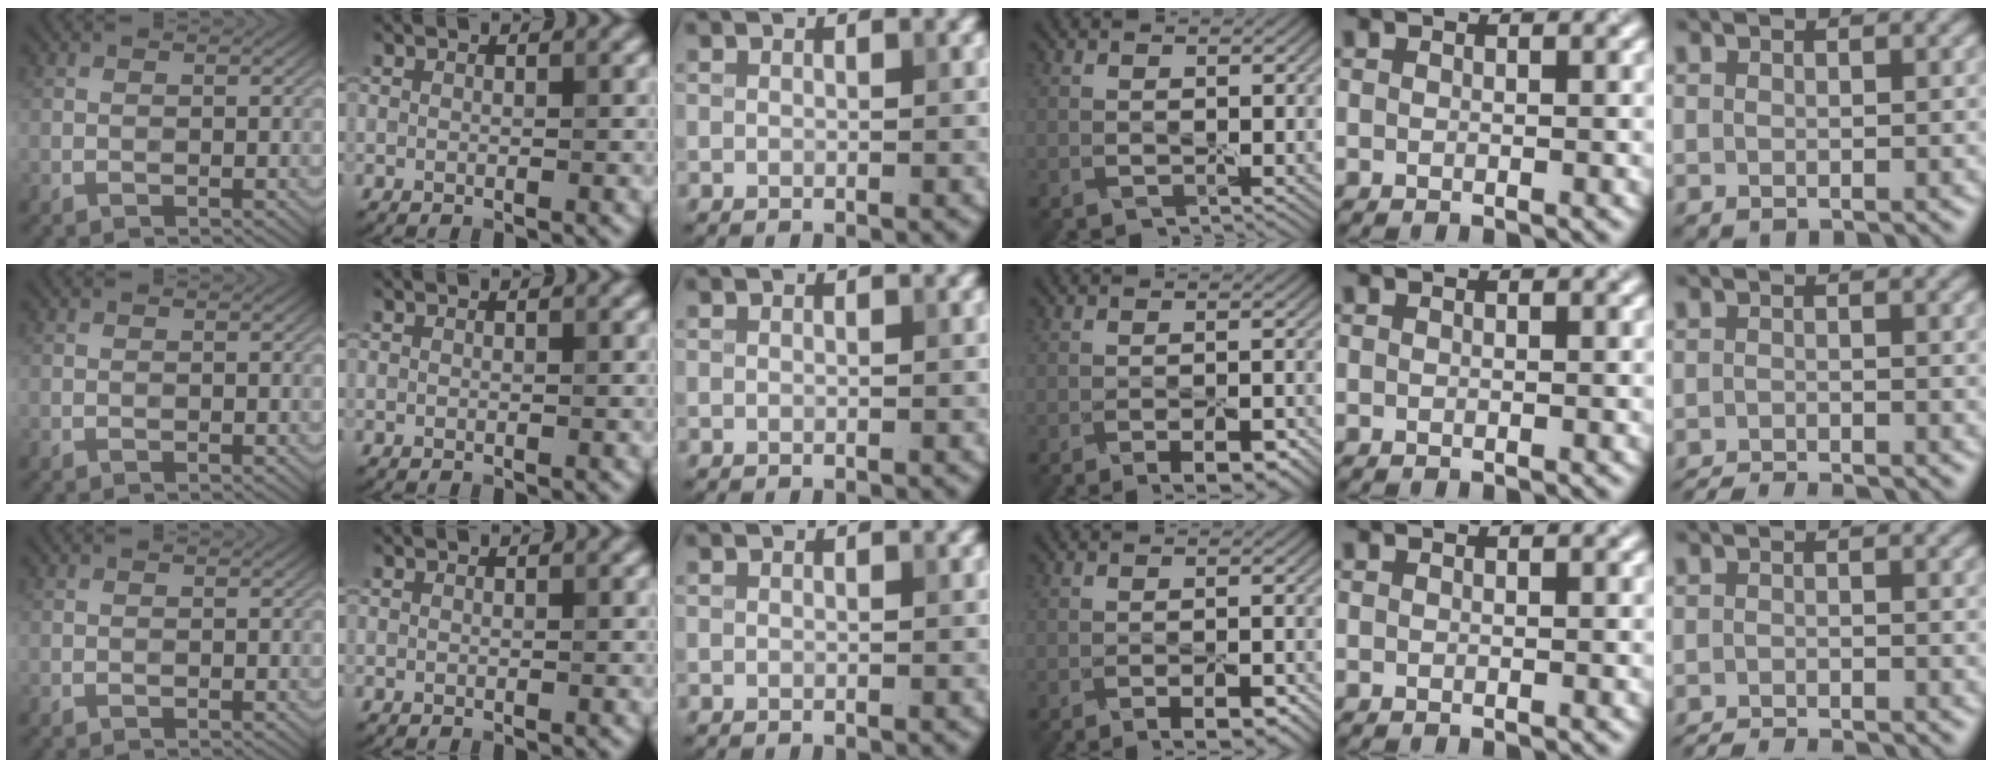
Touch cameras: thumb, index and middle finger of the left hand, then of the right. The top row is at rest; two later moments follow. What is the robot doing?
{"motion": "peel", "object": "small bumper sticker"}